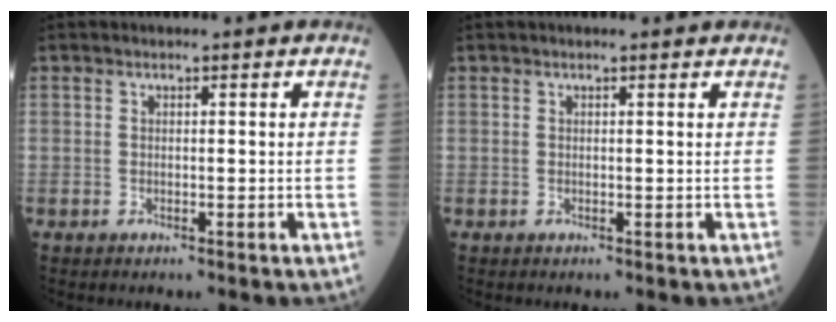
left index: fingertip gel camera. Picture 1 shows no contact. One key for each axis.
{"total": 1.3, "fx": 1.2, "fy": 0.0, "fz": 0.5, "tx": -0.011, "ty": 0.007, "tz": 0.016}